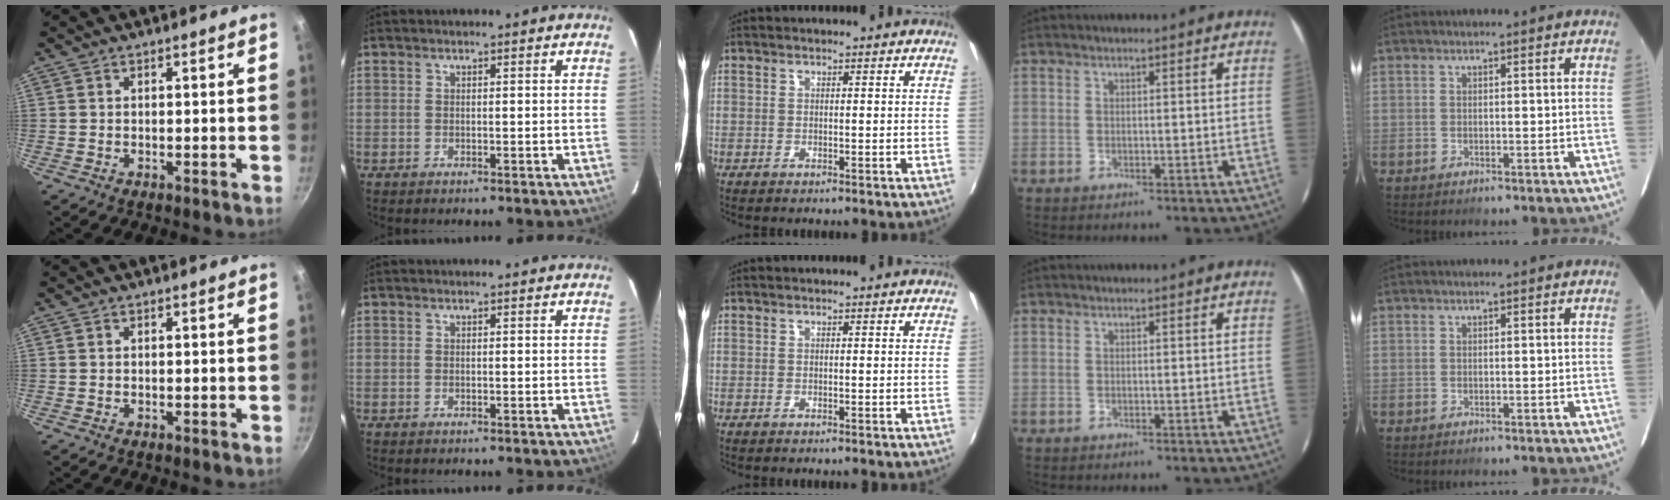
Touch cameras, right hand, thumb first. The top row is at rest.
{}